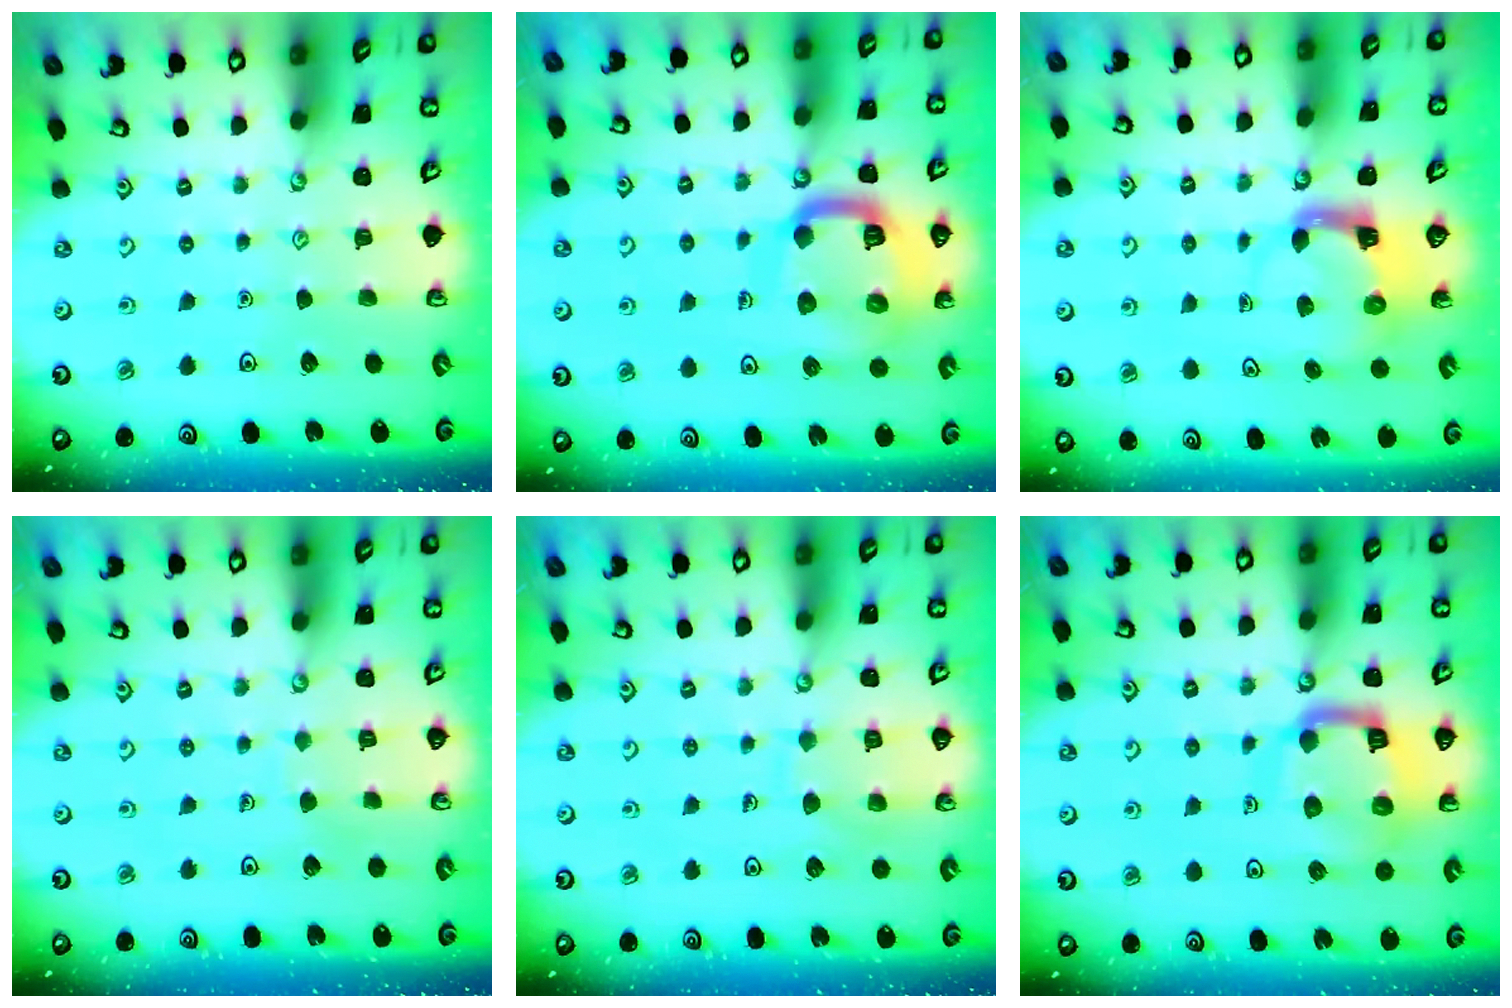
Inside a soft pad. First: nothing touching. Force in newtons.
{"total": 17.3, "press": 17.2, "slide": 1.8}
{"total": 3.9, "press": 3.9, "slide": 0.6}
{"total": 2.2, "press": 2.2, "slide": 0.1}
{"total": 7.5, "press": 7.5, "slide": 0.7}
{"total": 13.8, "press": 13.7, "slide": 1.7}